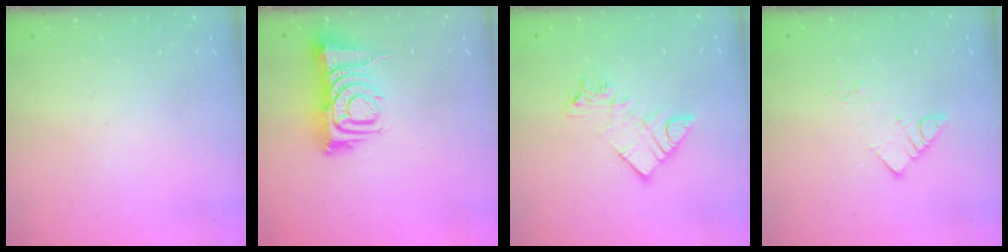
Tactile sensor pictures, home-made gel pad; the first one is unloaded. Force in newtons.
{"total": 9.4, "press": 9.3, "slide": 1.2}
{"total": 10.5, "press": 10.5, "slide": 1.0}
{"total": 5.1, "press": 5.1, "slide": 0.4}